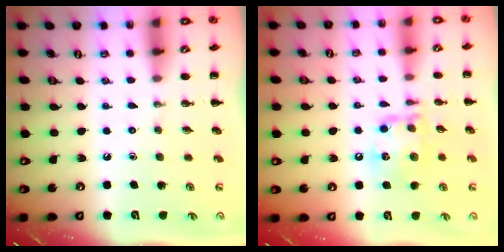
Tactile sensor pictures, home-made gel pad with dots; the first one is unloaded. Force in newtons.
{"total": 13.8, "press": 13.7, "slide": 1.6}